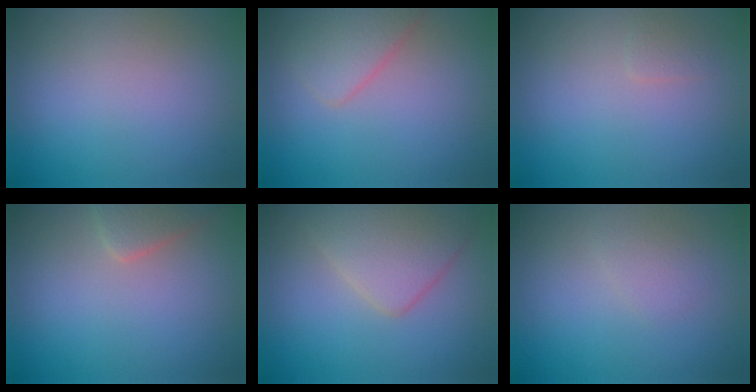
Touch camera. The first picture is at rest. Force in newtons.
{"total": 2.6, "press": 2.6, "slide": 0.1}
{"total": 0.7, "press": 0.7, "slide": 0.1}
{"total": 2.2, "press": 2.2, "slide": 0.2}
{"total": 4.4, "press": 4.4, "slide": 0.3}
{"total": 1.1, "press": 1.1, "slide": 0.0}